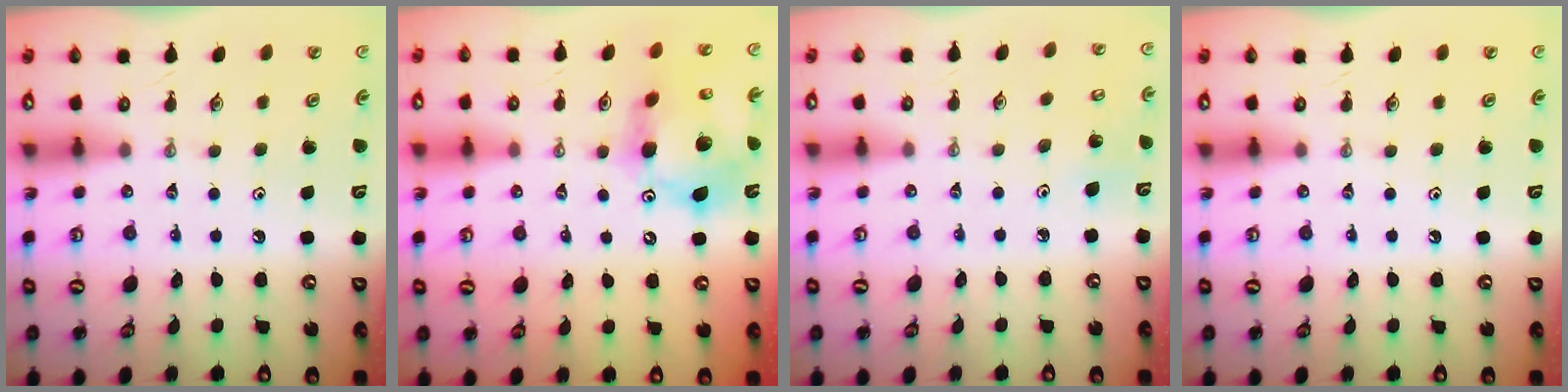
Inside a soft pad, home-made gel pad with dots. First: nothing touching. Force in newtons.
{"total": 15.2, "press": 15.1, "slide": 1.5}
{"total": 4.5, "press": 4.3, "slide": 1.2}
{"total": 0.0}